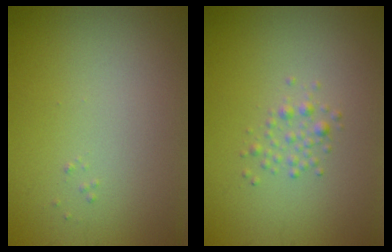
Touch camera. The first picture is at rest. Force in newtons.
{"total": 1.3, "press": 1.3, "slide": 0.0}